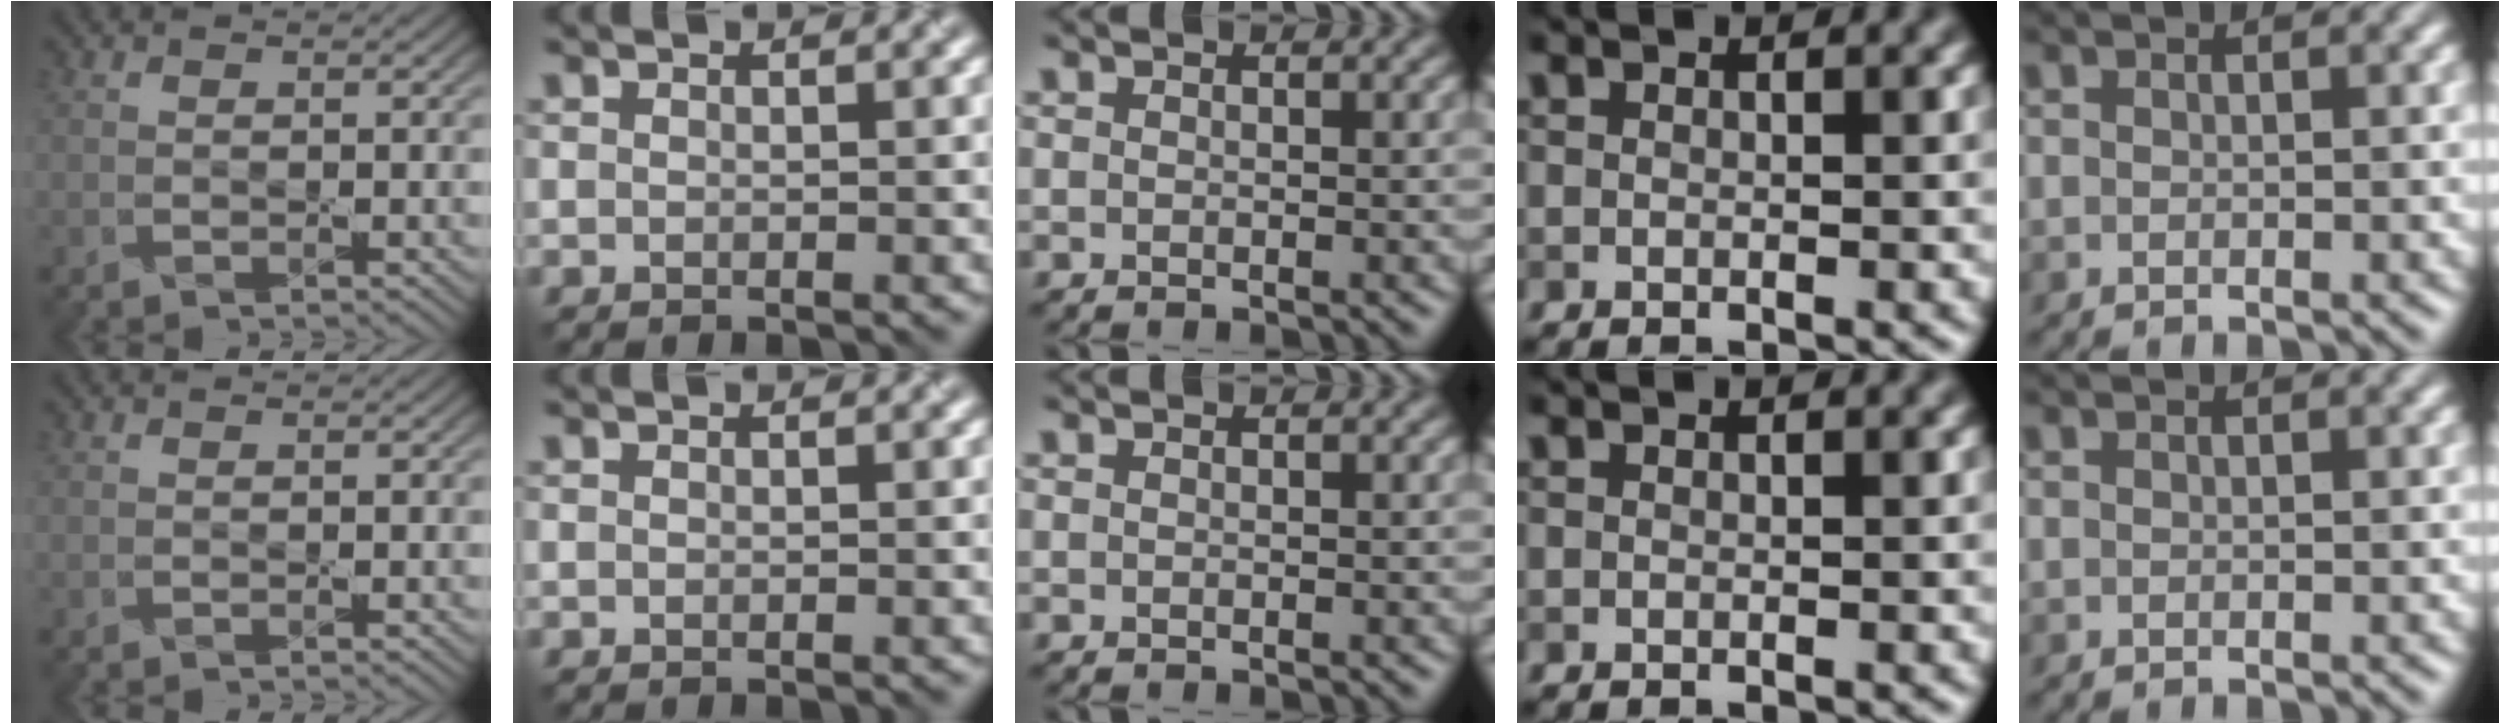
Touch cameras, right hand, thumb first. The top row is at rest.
{}